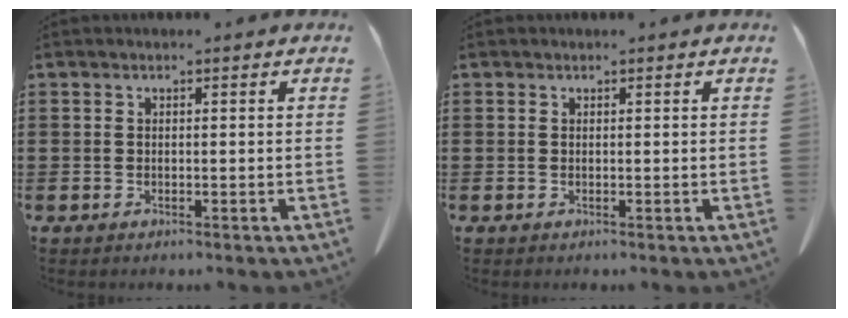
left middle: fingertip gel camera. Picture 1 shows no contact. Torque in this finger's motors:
{"motor_torque": [-0.52, 0.59, -0.01, 0.00]}